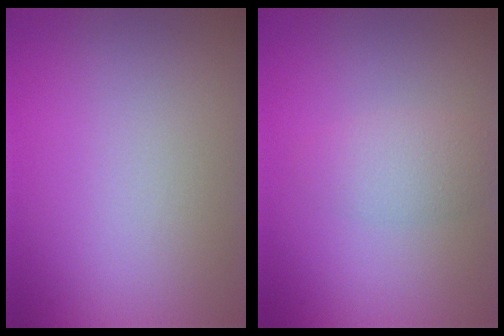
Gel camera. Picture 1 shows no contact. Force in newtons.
{"total": 1.2, "press": 1.2, "slide": 0.2}